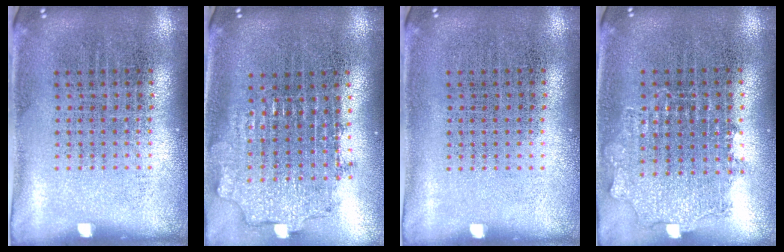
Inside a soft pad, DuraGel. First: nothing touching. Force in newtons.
{"total": 1.9, "press": 1.4, "slide": 1.3}
{"total": 0.0}
{"total": 1.0, "press": 1.0, "slide": 0.2}